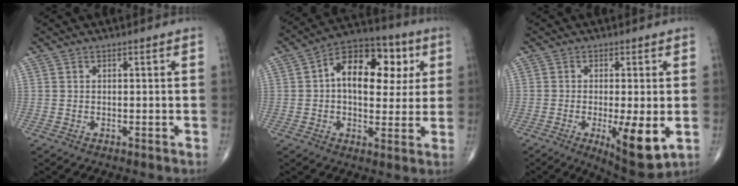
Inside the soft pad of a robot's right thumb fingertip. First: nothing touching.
{"total": 16.4, "force": [3.6, 9.9, 12.5], "torque": [-0.153, 0.017, 0.046]}
{"total": 9.8, "force": [-2.3, 2.6, 9.2], "torque": [-0.137, -0.025, -0.028]}